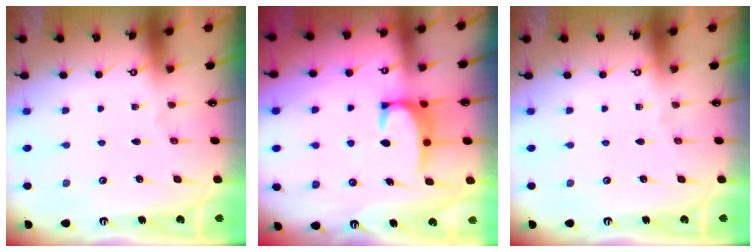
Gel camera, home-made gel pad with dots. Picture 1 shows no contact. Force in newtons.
{"total": 3.4, "press": 3.3, "slide": 0.9}
{"total": 0.0}